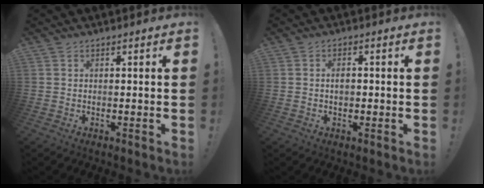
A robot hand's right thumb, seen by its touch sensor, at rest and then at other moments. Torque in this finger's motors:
{"motor_torque": [0.05, -0.07, -0.20, 0.38, 0.07]}